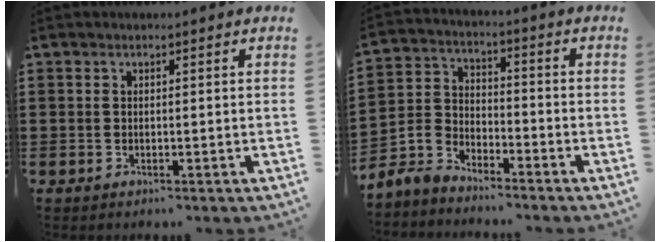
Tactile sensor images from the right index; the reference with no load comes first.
{"total": 4.6, "force": [-4.2, 1.8, 0.5], "torque": [-0.035, -0.001, -0.093]}